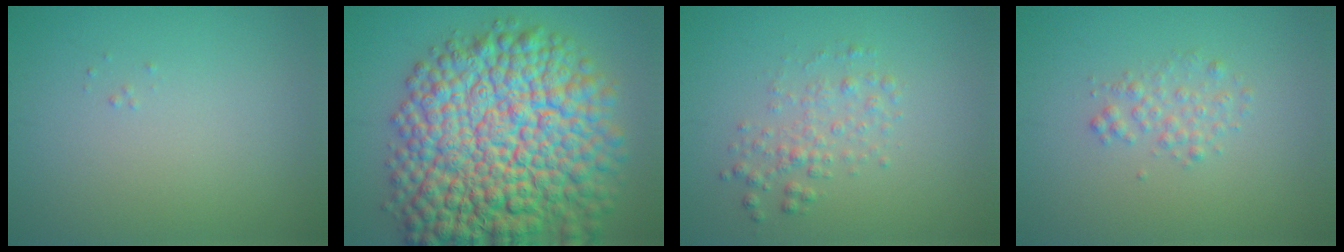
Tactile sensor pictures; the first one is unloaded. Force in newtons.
{"total": 16.9, "press": 16.9, "slide": 0.7}
{"total": 2.0, "press": 2.0, "slide": 0.1}
{"total": 1.5, "press": 1.5, "slide": 0.0}